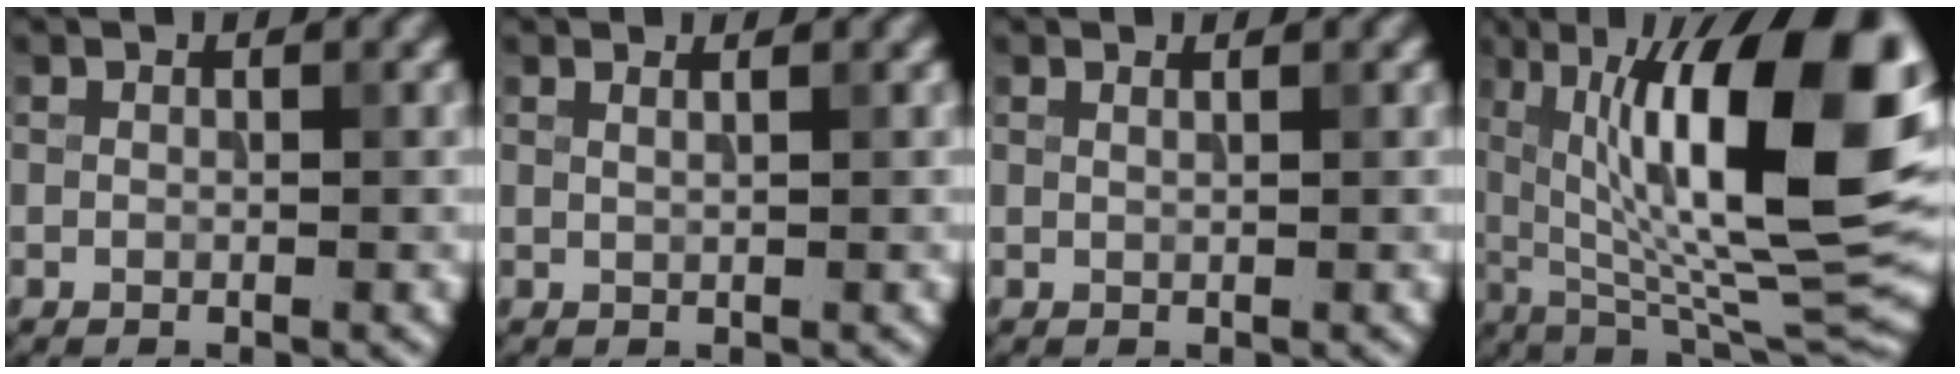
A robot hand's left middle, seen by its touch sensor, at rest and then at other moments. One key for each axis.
{"total": 1.9, "fx": 1.1, "fy": 1.0, "fz": 1.2, "tx": 0.004, "ty": -0.002, "tz": -0.011}
{"total": 1.6, "fx": 1.0, "fy": 0.9, "fz": 1.0, "tx": 0.002, "ty": -0.003, "tz": -0.008}
{"total": 18.4, "fx": 4.3, "fy": 6.7, "fz": 16.6, "tx": -0.244, "ty": 0.012, "tz": 0.071}